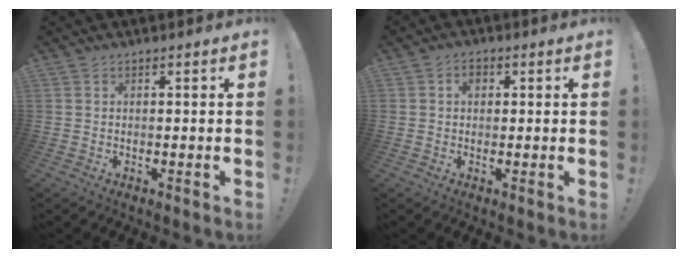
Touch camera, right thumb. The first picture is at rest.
{"total": 2.8, "force": [0.6, 2.2, 1.6], "torque": [-0.017, 0.002, 0.008]}